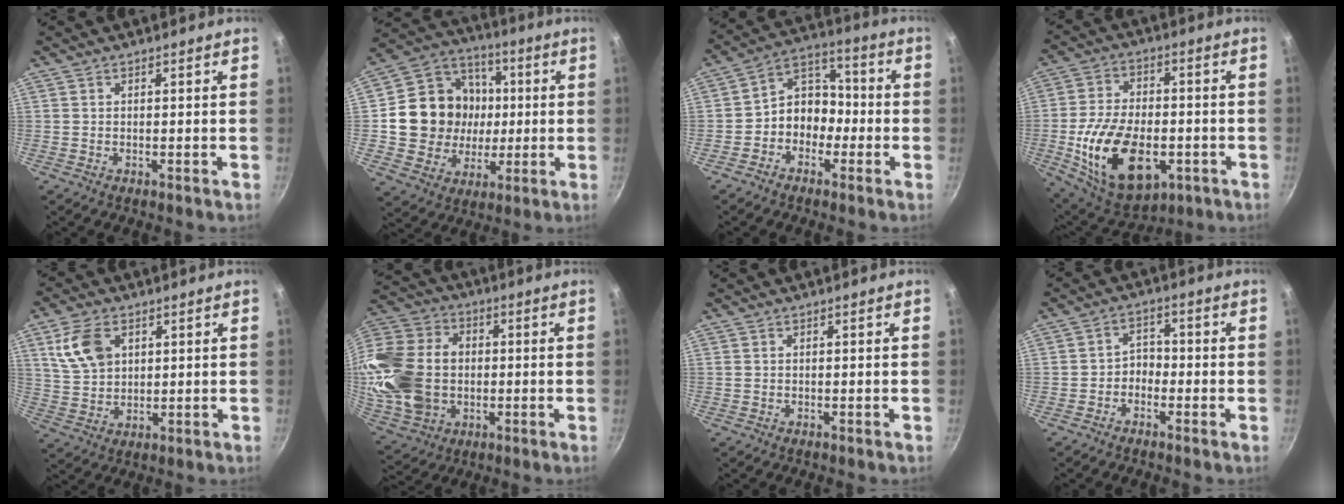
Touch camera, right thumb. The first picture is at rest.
{"total": 18.1, "force": [0.9, 16.3, 8.0], "torque": [-0.115, 0.025, 0.016]}
{"total": 9.2, "force": [-2.8, 7.4, 4.6], "torque": [-0.026, 0.053, -0.064]}
{"total": 20.3, "force": [-5.2, 12.0, 15.6], "torque": [-0.261, 0.014, -0.072]}
{"total": 9.3, "force": [3.5, 6.2, 6.0], "torque": [-0.100, -0.010, 0.073]}
{"total": 22.4, "force": [-0.8, 17.0, 14.5], "torque": [-0.284, 0.022, -0.006]}
{"total": 0.0}
{"total": 3.4, "force": [-1.7, 2.5, 1.6], "torque": [-0.007, 0.027, -0.035]}